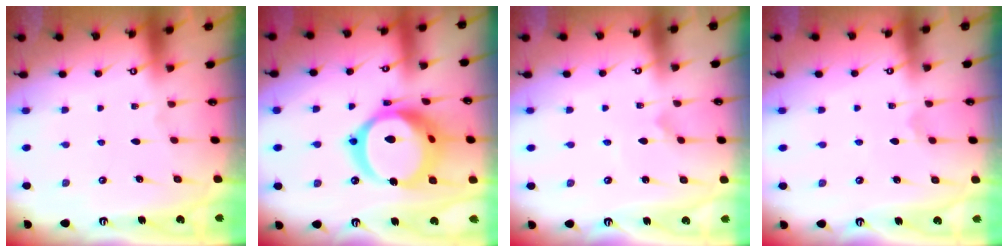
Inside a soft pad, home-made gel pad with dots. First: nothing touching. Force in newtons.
{"total": 23.1, "press": 22.9, "slide": 2.6}
{"total": 0.9, "press": 0.9, "slide": 0.0}
{"total": 2.0, "press": 2.0, "slide": 0.2}